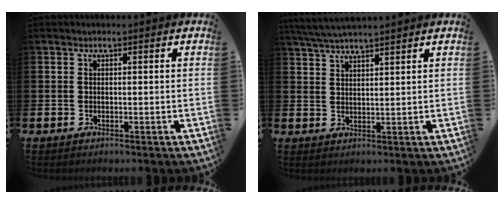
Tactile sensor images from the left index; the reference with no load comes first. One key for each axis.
{"total": 4.5, "fx": 4.2, "fy": 0.1, "fz": 1.5, "tx": -0.041, "ty": -0.013, "tz": 0.077}